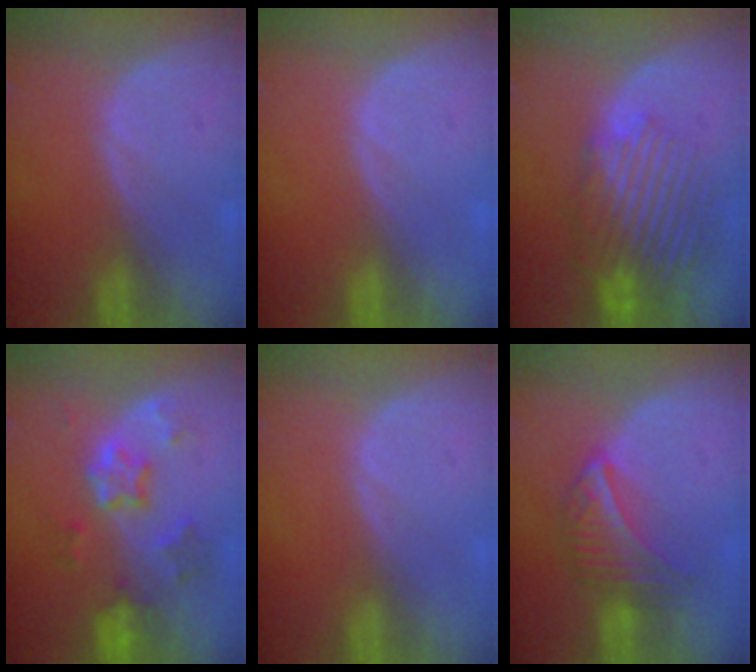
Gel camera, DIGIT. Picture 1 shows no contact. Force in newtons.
{"total": 0.0}
{"total": 10.2, "press": 9.1, "slide": 4.7}
{"total": 7.1, "press": 6.4, "slide": 3.2}
{"total": 0.0}
{"total": 6.4, "press": 5.9, "slide": 2.3}